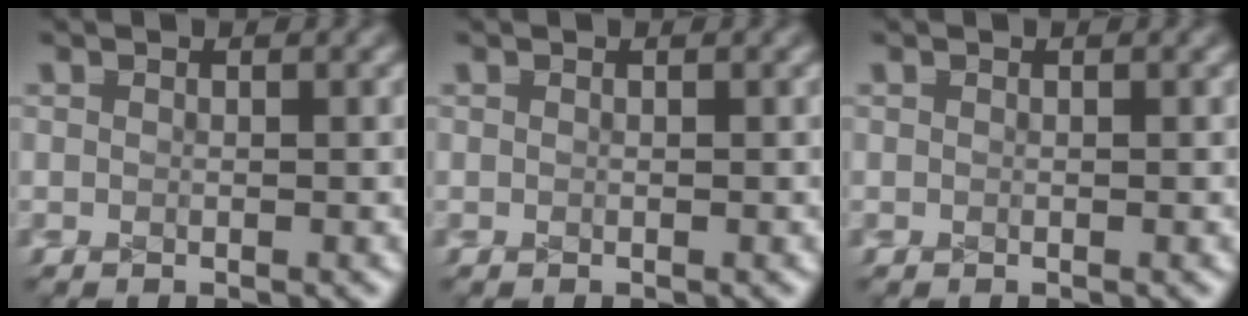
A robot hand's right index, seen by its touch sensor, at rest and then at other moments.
{"total": 0.0}
{"total": 0.0}